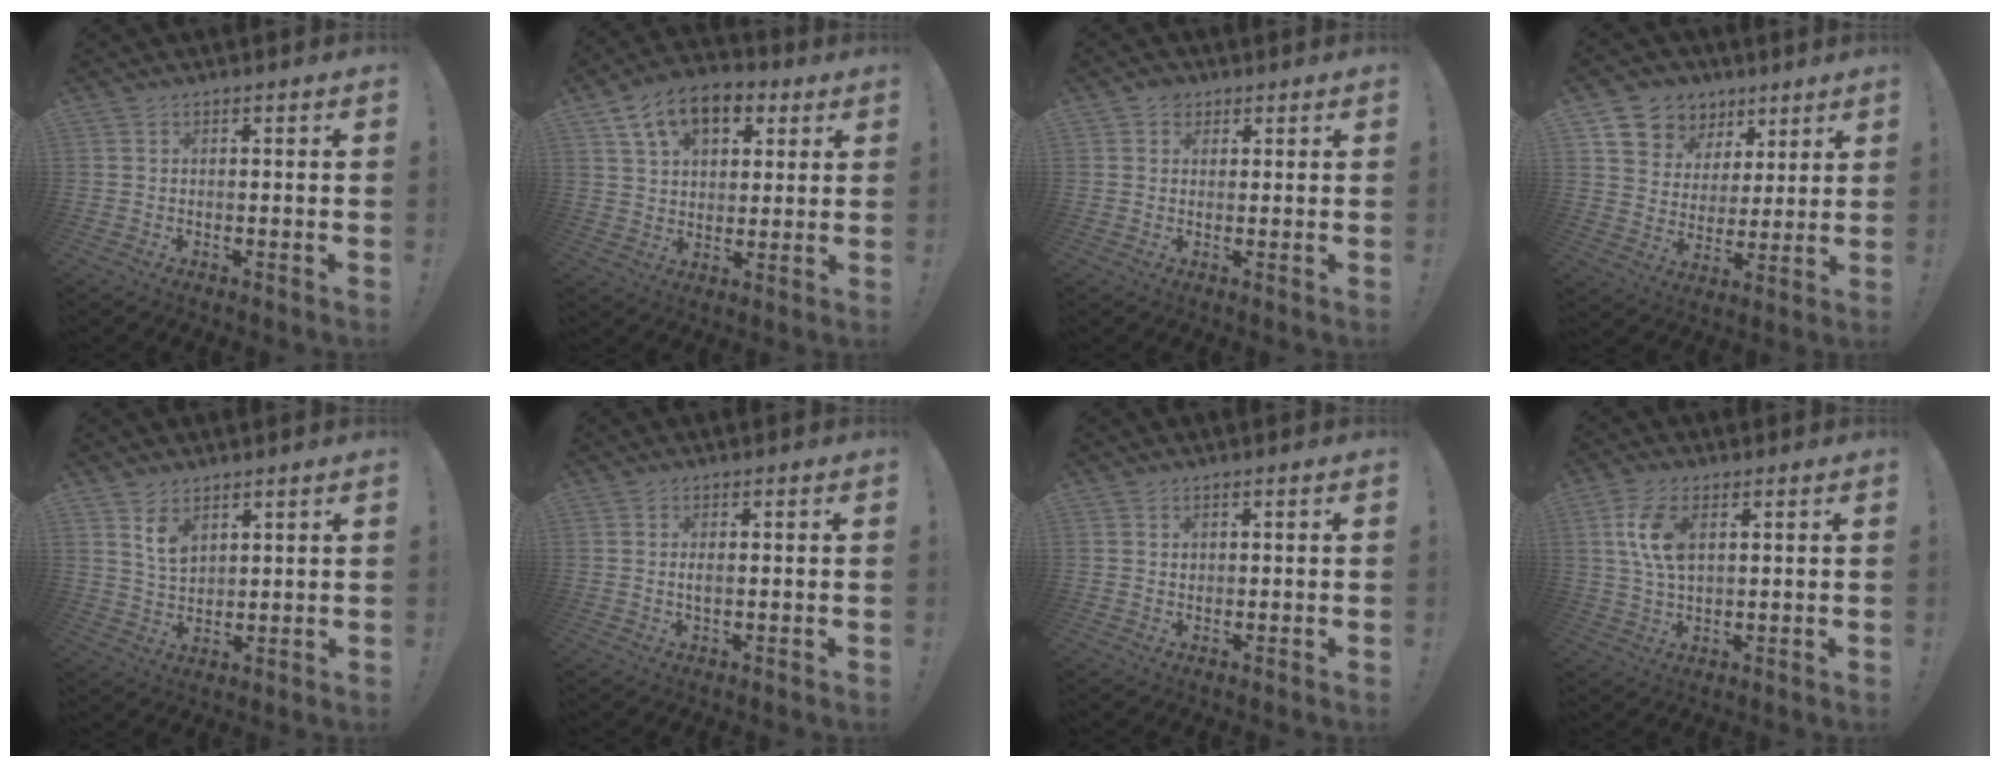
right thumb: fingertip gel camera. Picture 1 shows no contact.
{"total": 13.5, "force": [6.3, 9.1, 7.8], "torque": [-0.122, -0.020, 0.120]}
{"total": 3.0, "force": [1.4, 2.5, 0.9], "torque": [-0.007, -0.003, 0.025]}
{"total": 10.0, "force": [5.6, 8.1, 2.0], "torque": [-0.033, -0.041, 0.113]}
{"total": 6.7, "force": [4.3, 3.9, 3.4], "torque": [-0.054, -0.025, 0.080]}
{"total": 1.7, "force": [-0.2, 0.5, 1.6], "torque": [-0.025, 0.001, -0.005]}
{"total": 0.8, "force": [0.3, 0.7, 0.2], "torque": [0.000, 0.000, 0.006]}
{"total": 9.0, "force": [2.6, 4.7, 7.3], "torque": [-0.147, -0.001, 0.044]}